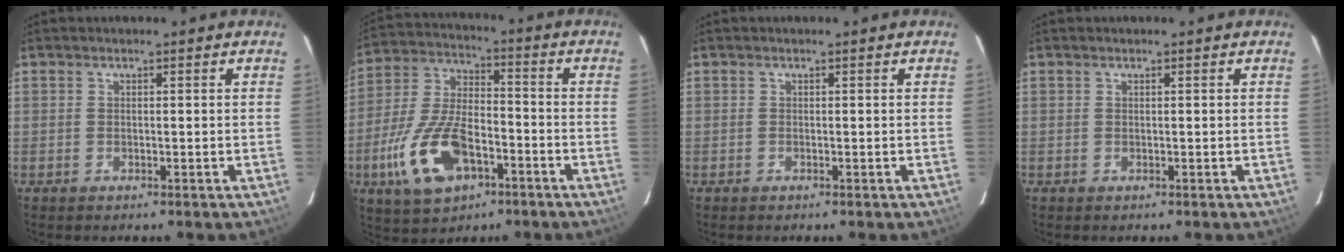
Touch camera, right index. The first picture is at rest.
{"total": 16.4, "force": [-7.0, 8.2, 12.3], "torque": [-0.271, -0.005, -0.122]}
{"total": 0.0}
{"total": 0.0}